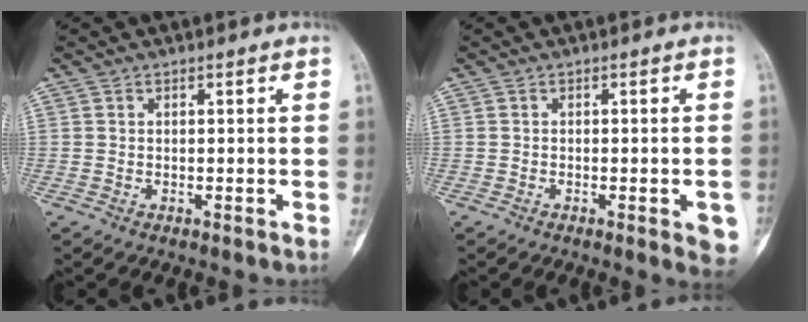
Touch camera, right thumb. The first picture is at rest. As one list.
[{"total": 5.0, "force": [-1.8, 1.4, 4.4], "torque": [-0.042, 0.001, -0.019]}]